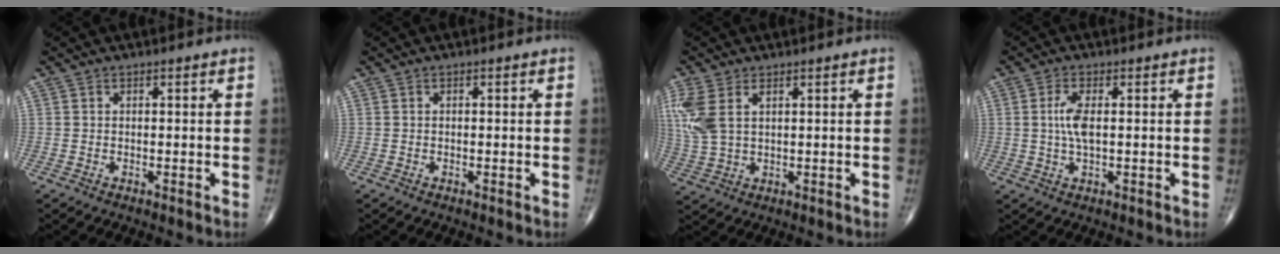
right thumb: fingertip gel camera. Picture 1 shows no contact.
{"total": 0.0}
{"total": 8.5, "force": [3.0, 4.6, 6.6], "torque": [-0.176, 0.007, 0.071]}
{"total": 4.6, "force": [0.5, 1.6, 4.3], "torque": [-0.102, 0.002, 0.009]}